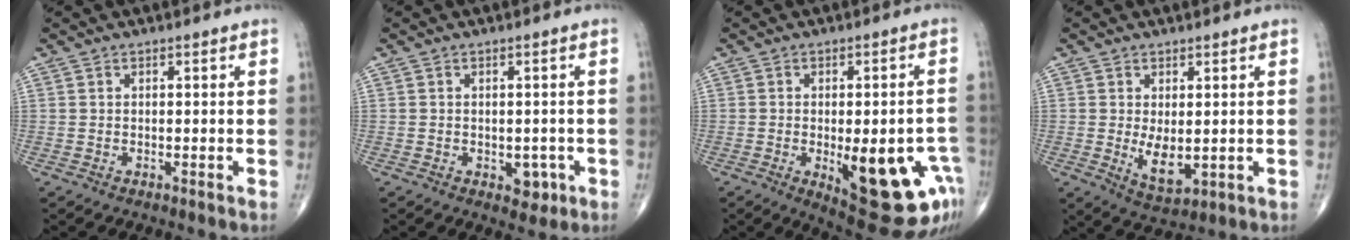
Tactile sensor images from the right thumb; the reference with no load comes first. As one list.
[{"total": 3.4, "force": [-1.1, 2.3, 2.2], "torque": [-0.005, 0.003, -0.010]}, {"total": 18.8, "force": [-5.9, 7.3, 16.2], "torque": [-0.147, 0.013, -0.053]}, {"total": 5.8, "force": [-0.1, 2.9, 5.0], "torque": [-0.075, -0.017, 0.013]}]